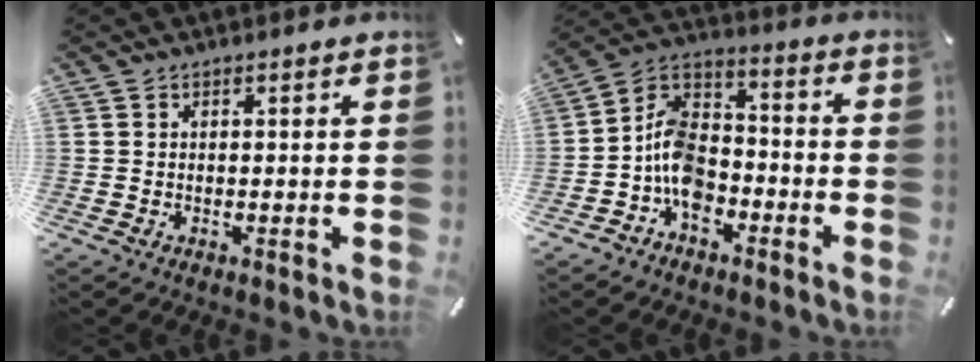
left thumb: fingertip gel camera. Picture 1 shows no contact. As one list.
[{"total": 10.1, "force": [-5.4, 7.1, 4.9], "torque": [-0.110, 0.025, -0.105]}]